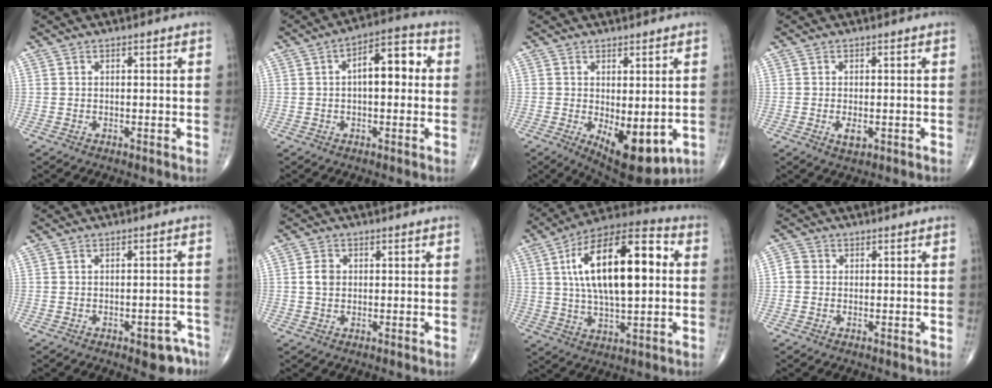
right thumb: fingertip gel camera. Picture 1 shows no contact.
{"total": 9.6, "force": [1.2, 4.5, 8.4], "torque": [-0.109, 0.030, 0.008]}
{"total": 10.6, "force": [-2.3, 4.6, 9.2], "torque": [-0.115, -0.020, -0.015]}
{"total": 2.3, "force": [-0.6, 1.1, 1.9], "torque": [-0.034, -0.003, -0.009]}
{"total": 5.3, "force": [-3.4, 2.4, 3.3], "torque": [-0.018, 0.024, -0.037]}
{"total": 2.8, "force": [0.2, 2.1, 1.8], "torque": [-0.029, 0.004, 0.002]}
{"total": 21.7, "force": [3.5, 9.2, 19.4], "torque": [-0.319, 0.024, 0.050]}
{"total": 2.4, "force": [-0.1, 2.1, 1.0], "torque": [-0.009, 0.005, -0.009]}